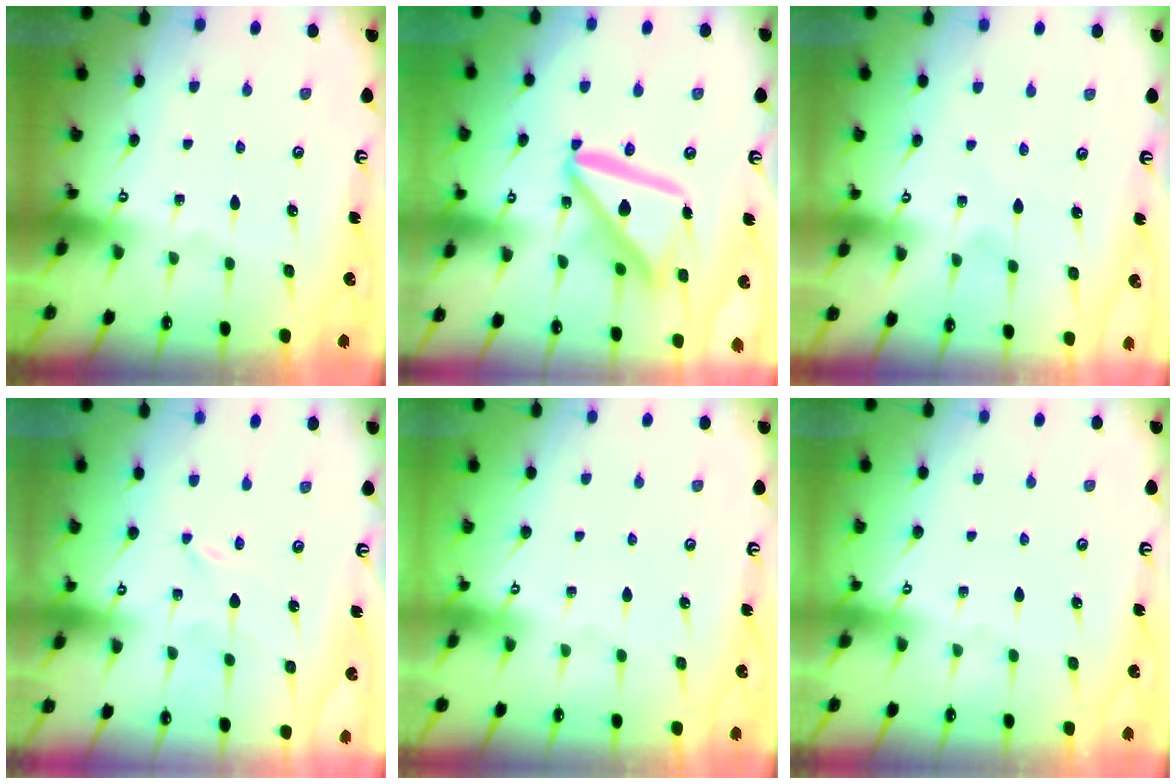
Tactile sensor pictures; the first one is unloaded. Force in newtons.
{"total": 16.0, "press": 15.9, "slide": 1.7}
{"total": 2.2, "press": 2.2, "slide": 0.3}
{"total": 0.0}
{"total": 0.0}
{"total": 0.0}